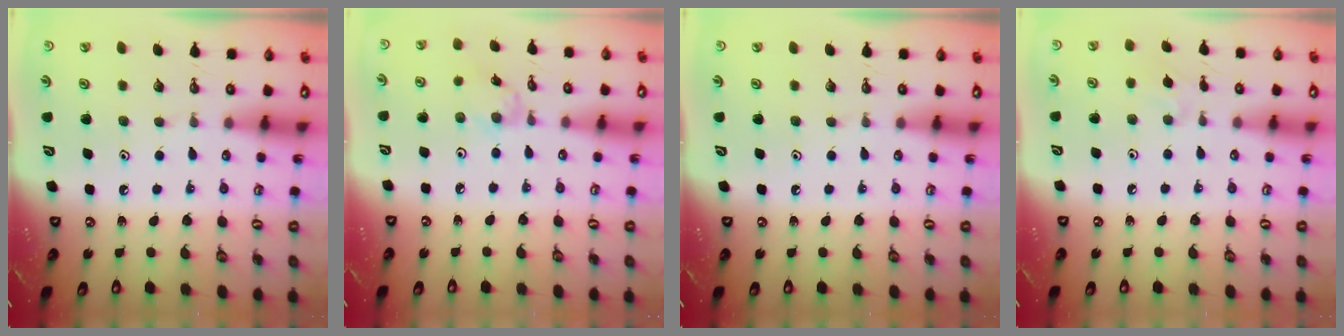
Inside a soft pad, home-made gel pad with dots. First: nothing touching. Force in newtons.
{"total": 2.1, "press": 2.1, "slide": 0.4}
{"total": 0.0}
{"total": 5.3, "press": 5.2, "slide": 0.9}